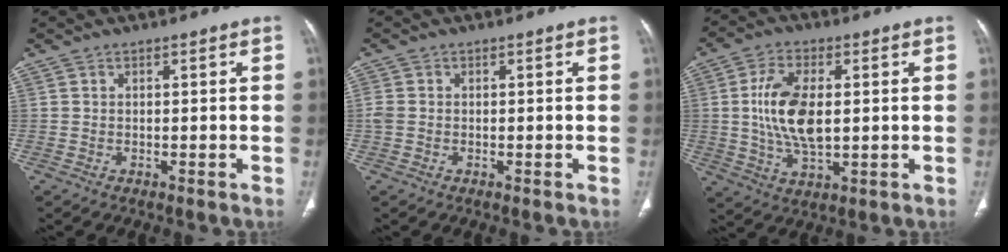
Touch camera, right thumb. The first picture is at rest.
{"total": 1.7, "force": [-0.2, 1.4, 1.0], "torque": [-0.029, -0.001, -0.005]}
{"total": 11.9, "force": [0.9, 6.0, 10.2], "torque": [-0.195, -0.006, 0.021]}